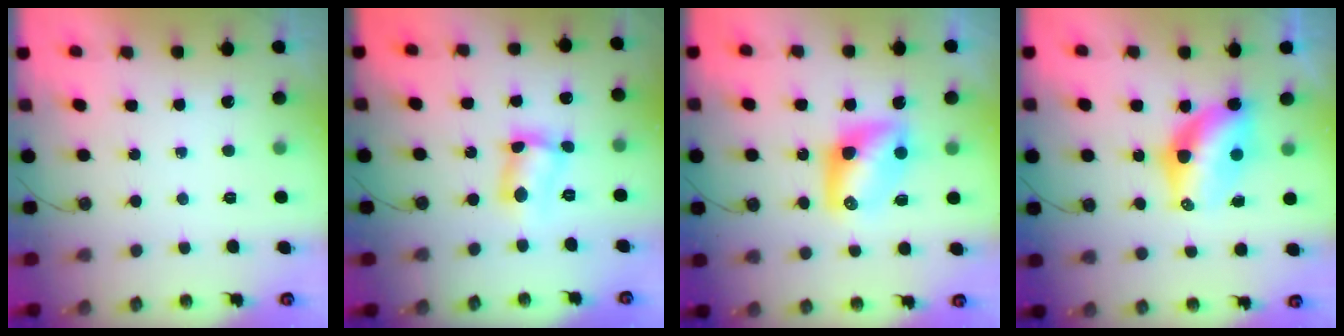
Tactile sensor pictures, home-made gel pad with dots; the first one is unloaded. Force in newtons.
{"total": 7.9, "press": 7.9, "slide": 0.4}
{"total": 9.1, "press": 9.0, "slide": 0.8}
{"total": 10.9, "press": 10.3, "slide": 3.6}